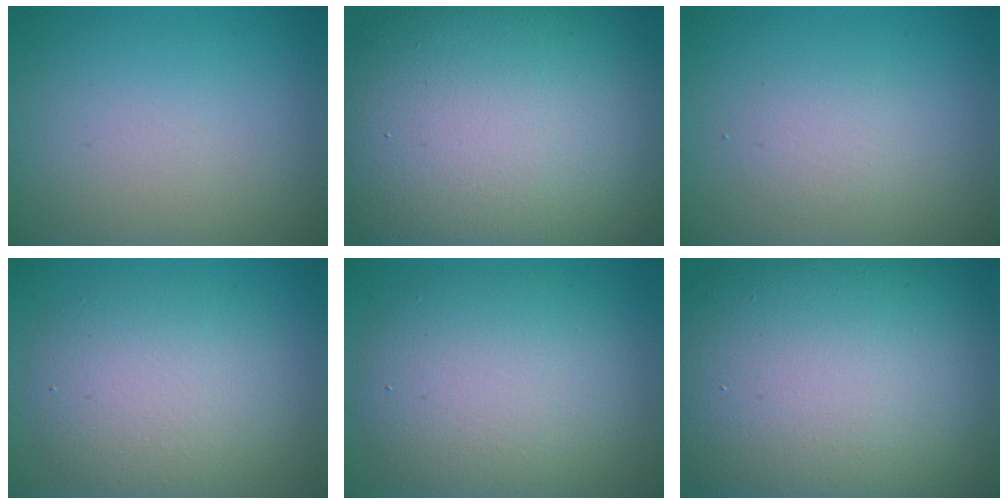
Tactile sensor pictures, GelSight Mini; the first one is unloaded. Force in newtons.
{"total": 17.8, "press": 17.7, "slide": 1.1}
{"total": 1.5, "press": 1.5, "slide": 0.1}
{"total": 6.1, "press": 6.1, "slide": 0.1}
{"total": 8.3, "press": 8.3, "slide": 0.8}
{"total": 17.5, "press": 17.5, "slide": 0.9}